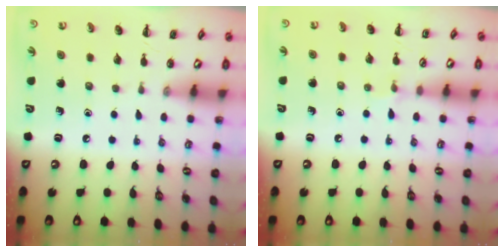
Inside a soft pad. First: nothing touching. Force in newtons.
{"total": 4.5, "press": 4.2, "slide": 1.6}